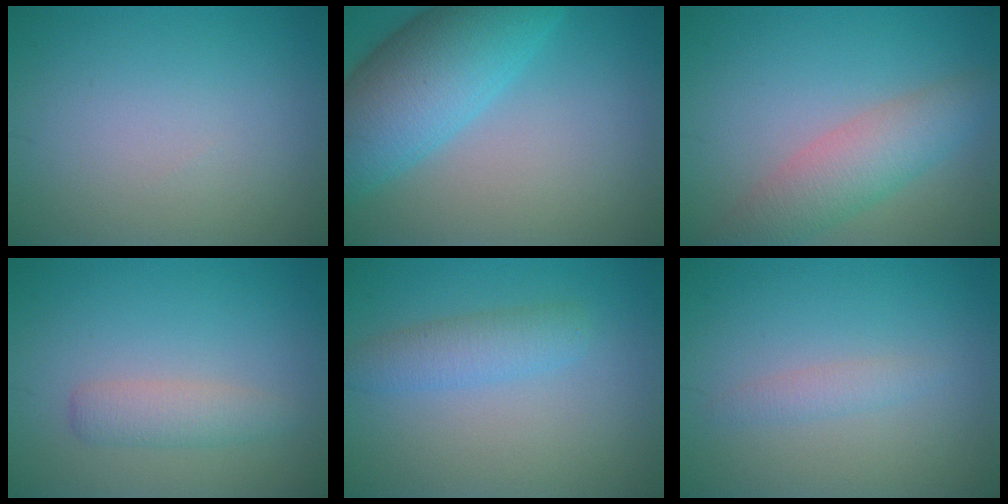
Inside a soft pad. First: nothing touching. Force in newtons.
{"total": 9.4, "press": 9.4, "slide": 0.3}
{"total": 4.7, "press": 4.7, "slide": 0.2}
{"total": 2.2, "press": 2.2, "slide": 0.0}
{"total": 2.8, "press": 2.8, "slide": 0.1}
{"total": 1.3, "press": 1.3, "slide": 0.0}